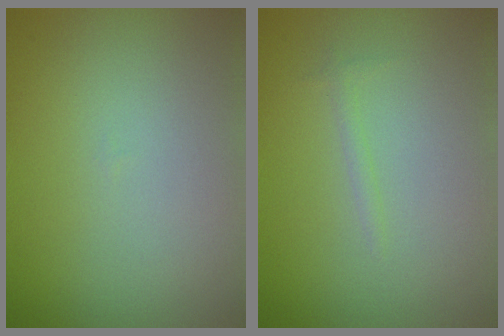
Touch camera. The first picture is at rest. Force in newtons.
{"total": 0.6, "press": 0.6, "slide": 0.0}